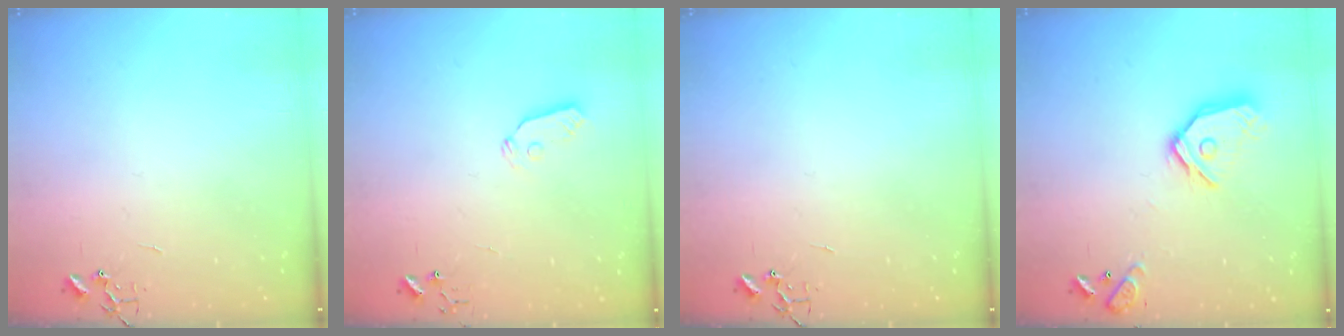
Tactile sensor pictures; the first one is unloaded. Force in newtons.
{"total": 5.3, "press": 5.2, "slide": 0.3}
{"total": 0.0}
{"total": 14.7, "press": 14.6, "slide": 2.0}